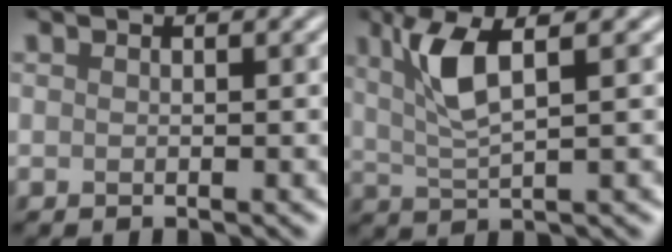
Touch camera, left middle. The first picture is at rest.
{"total": 4.0, "force": [1.3, 0.8, 3.7], "torque": [-0.086, 0.002, 0.036]}